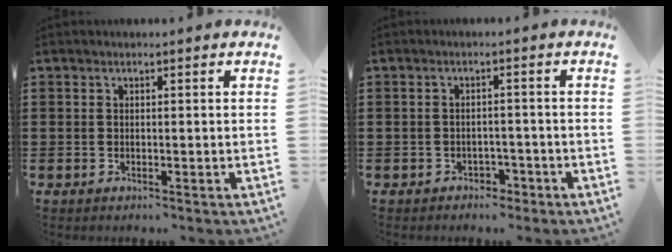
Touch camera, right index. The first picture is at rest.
{"total": 1.8, "force": [-1.5, 0.9, 0.1], "torque": [-0.011, -0.003, -0.034]}